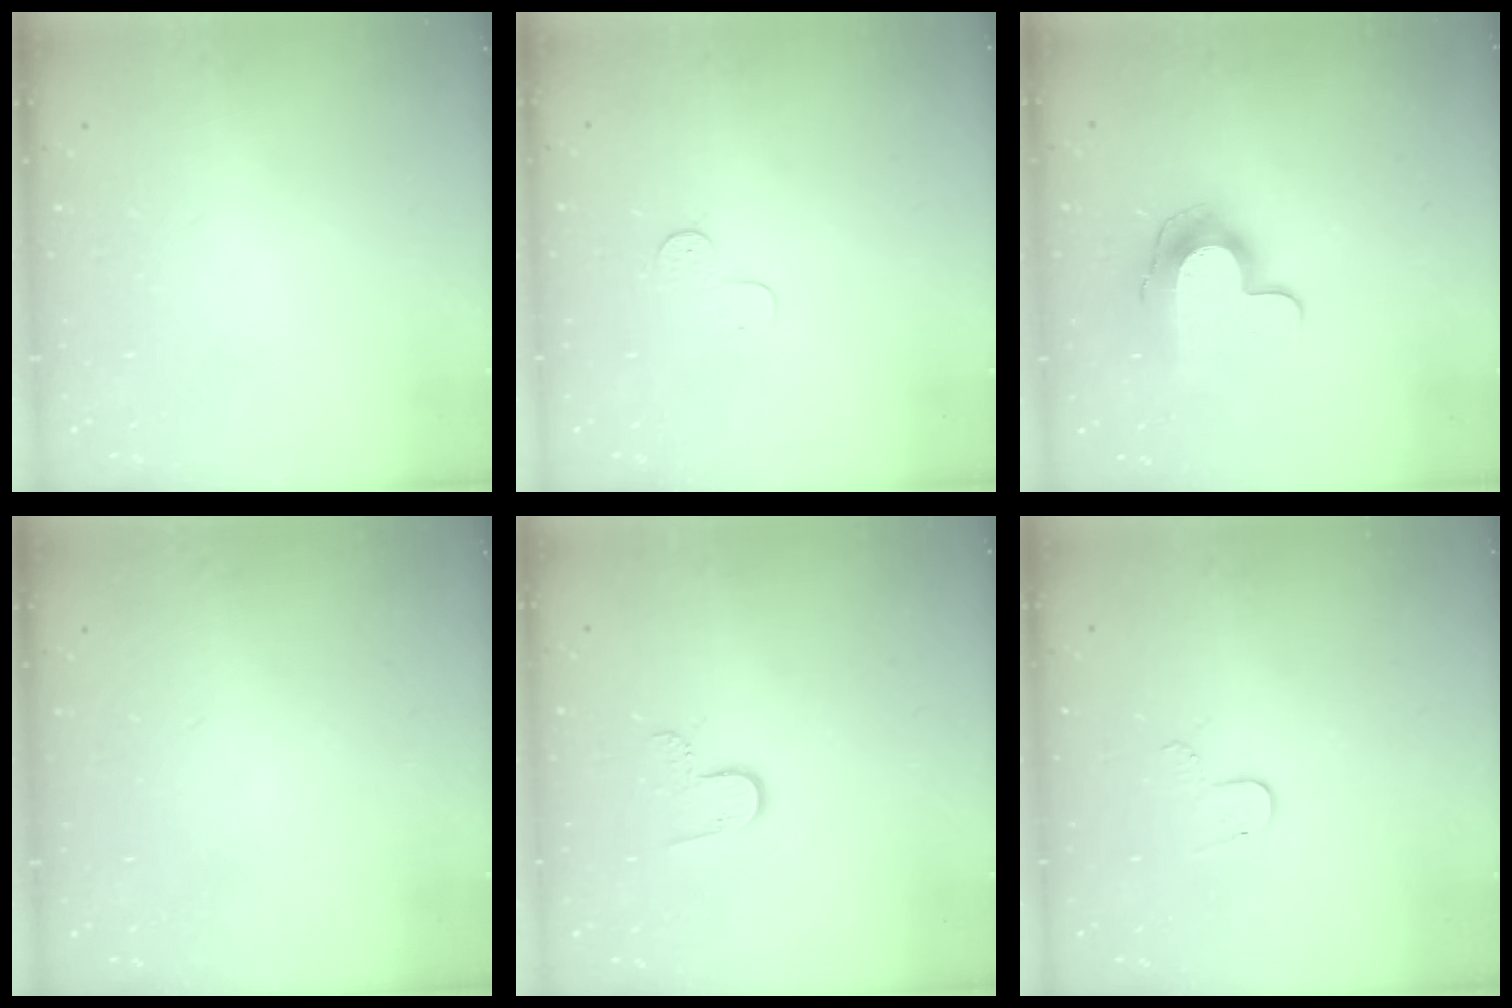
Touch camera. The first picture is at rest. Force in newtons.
{"total": 4.5, "press": 4.5, "slide": 0.3}
{"total": 10.5, "press": 10.5, "slide": 0.3}
{"total": 0.0}
{"total": 5.7, "press": 5.7, "slide": 0.5}
{"total": 4.9, "press": 4.9, "slide": 0.5}